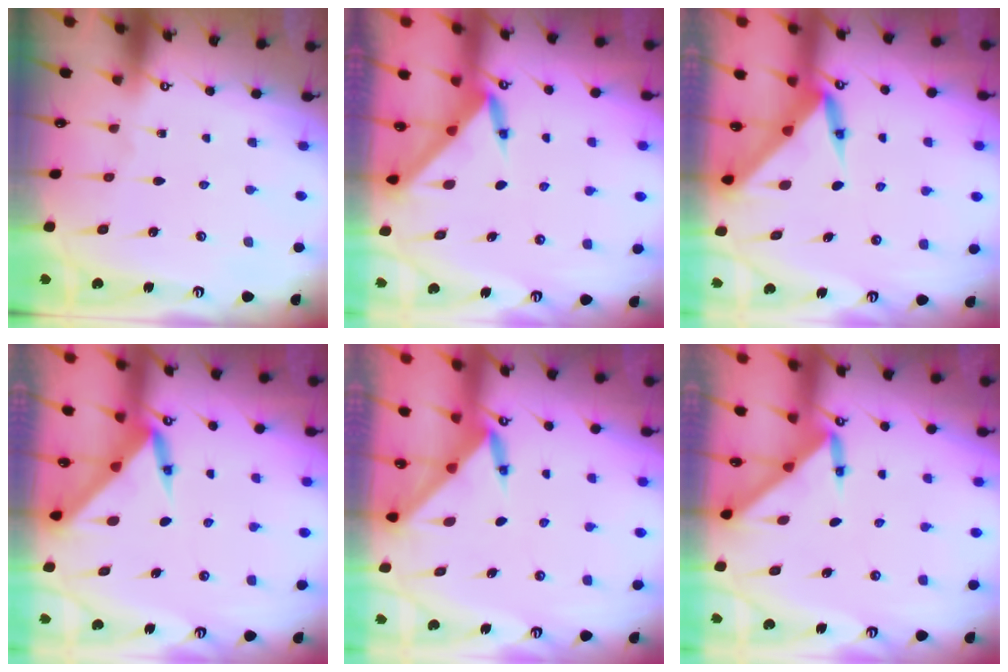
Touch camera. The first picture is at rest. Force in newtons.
{"total": 3.2, "press": 3.2, "slide": 0.2}
{"total": 4.0, "press": 4.0, "slide": 0.1}
{"total": 3.8, "press": 3.8, "slide": 0.2}
{"total": 3.4, "press": 3.4, "slide": 0.4}
{"total": 3.0, "press": 3.0, "slide": 0.3}